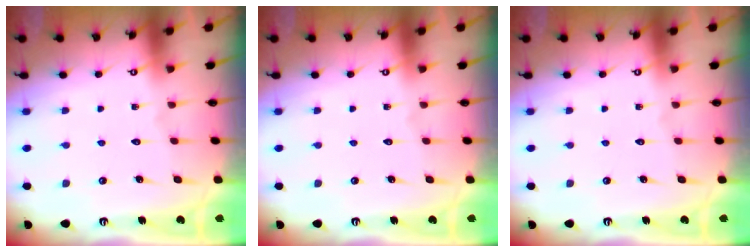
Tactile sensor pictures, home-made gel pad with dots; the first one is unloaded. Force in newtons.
{"total": 0.0}
{"total": 0.0}